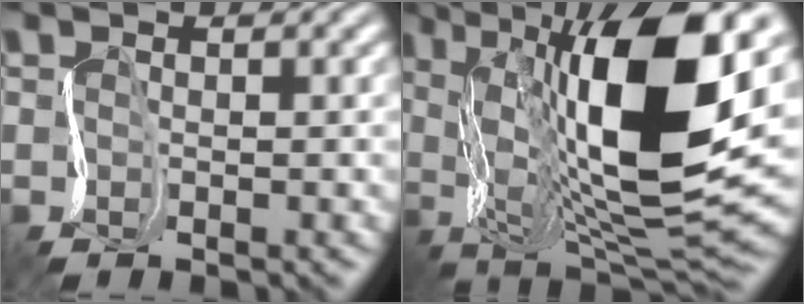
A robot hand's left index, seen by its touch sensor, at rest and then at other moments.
{"total": 14.8, "force": [3.7, 5.8, 13.1], "torque": [-0.222, 0.006, 0.056]}